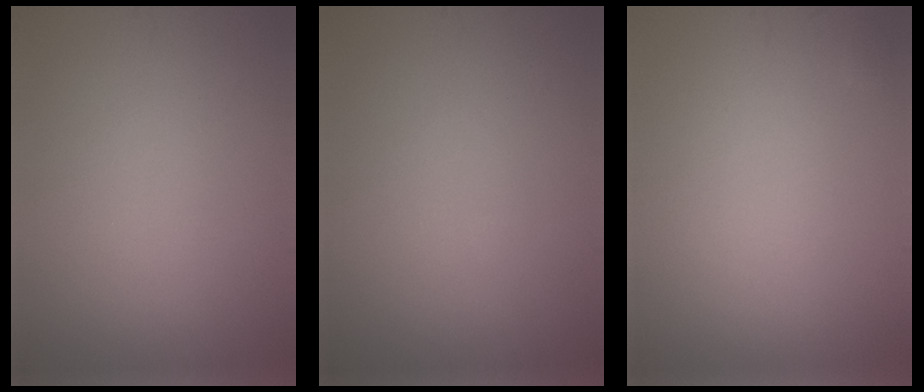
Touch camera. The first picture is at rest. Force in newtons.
{"total": 0.0}
{"total": 0.0}